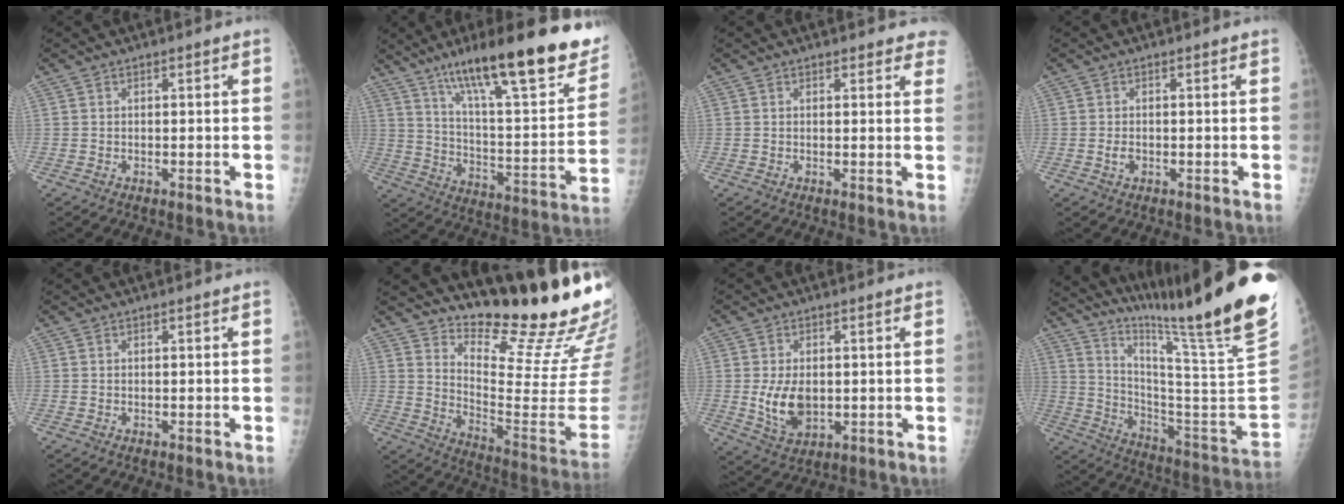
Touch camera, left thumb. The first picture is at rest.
{"total": 29.3, "force": [18.7, 6.4, 21.6], "torque": [-0.296, -0.058, 0.290]}
{"total": 4.6, "force": [4.1, 1.8, 1.0], "torque": [0.027, -0.015, 0.027]}
{"total": 1.5, "force": [-0.2, 1.0, 1.1], "torque": [-0.017, 0.000, -0.002]}
{"total": 0.0}
{"total": 23.3, "force": [19.3, 4.3, 12.3], "torque": [-0.146, -0.179, 0.269]}
{"total": 7.7, "force": [-0.1, 5.0, 5.9], "torque": [-0.093, -0.013, 0.012]}
{"total": 30.1, "force": [22.9, -0.6, 19.4], "torque": [-0.294, -0.170, 0.342]}